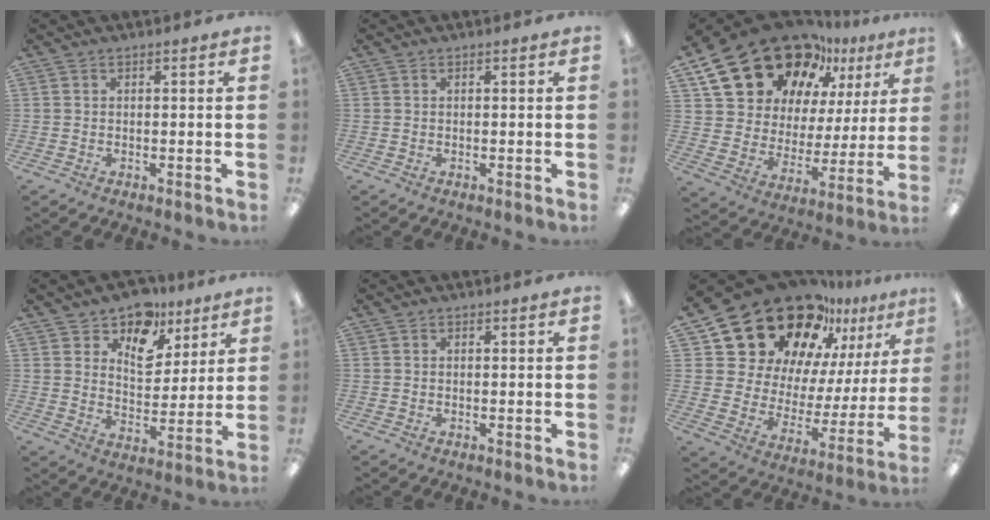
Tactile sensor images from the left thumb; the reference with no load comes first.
{"total": 0.0}
{"total": 23.1, "force": [16.7, 12.0, 10.5], "torque": [-0.195, -0.105, 0.307]}
{"total": 11.9, "force": [8.4, 7.4, 4.1], "torque": [-0.071, -0.051, 0.157]}
{"total": 0.0}
{"total": 23.9, "force": [19.4, 11.3, 8.2], "torque": [-0.148, -0.146, 0.358]}